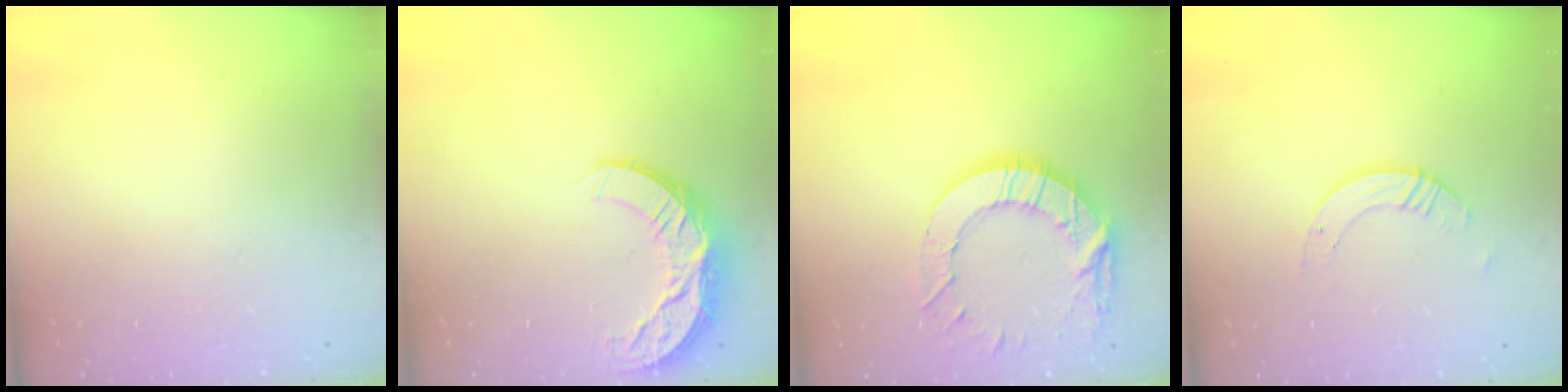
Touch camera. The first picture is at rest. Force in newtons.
{"total": 10.1, "press": 10.1, "slide": 0.7}
{"total": 15.3, "press": 15.2, "slide": 1.3}
{"total": 4.7, "press": 4.7, "slide": 0.3}